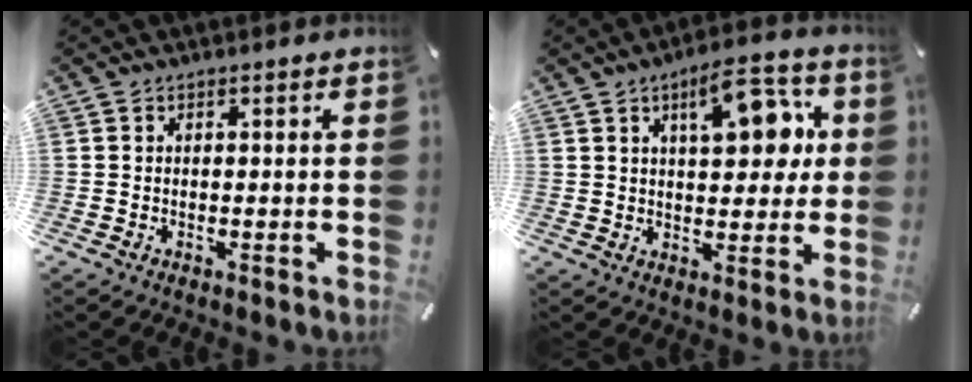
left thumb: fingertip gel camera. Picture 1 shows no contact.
{"total": 13.5, "force": [5.1, 6.6, 10.6], "torque": [-0.135, -0.011, 0.080]}